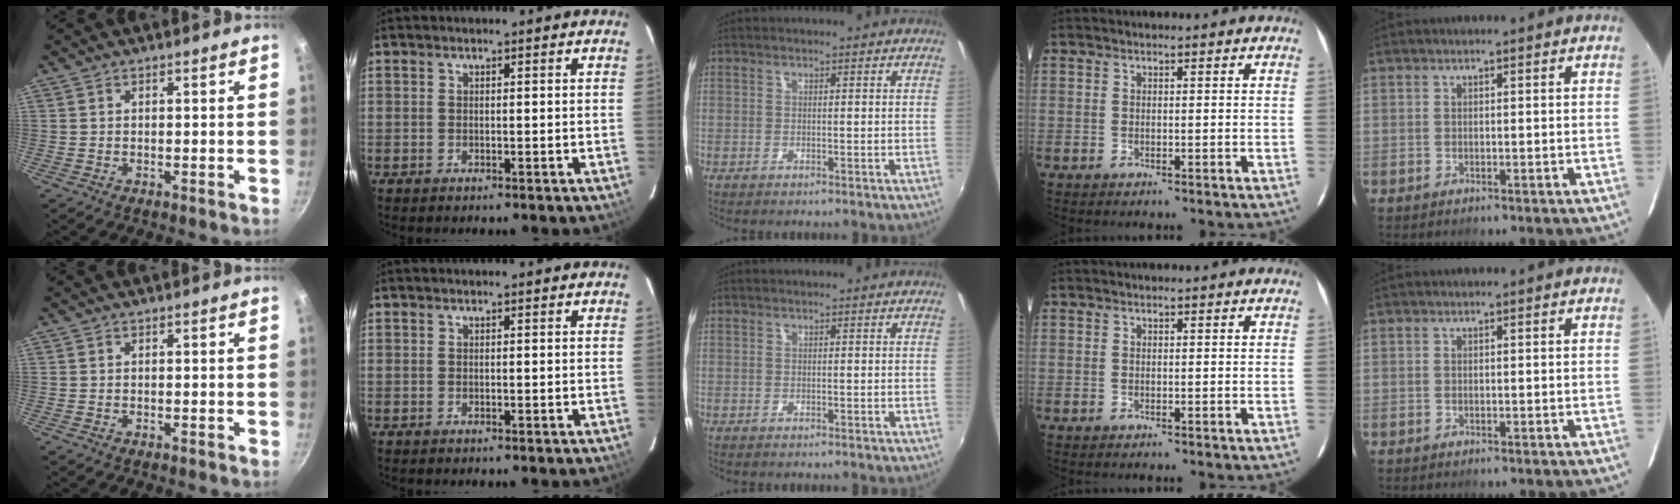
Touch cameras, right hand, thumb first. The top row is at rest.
{}